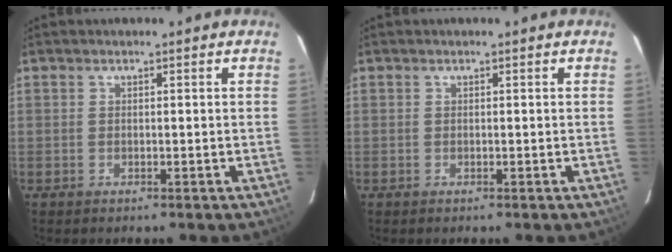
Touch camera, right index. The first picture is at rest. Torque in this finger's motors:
{"motor_torque": [0.00, 0.00, 0.00, 0.00]}